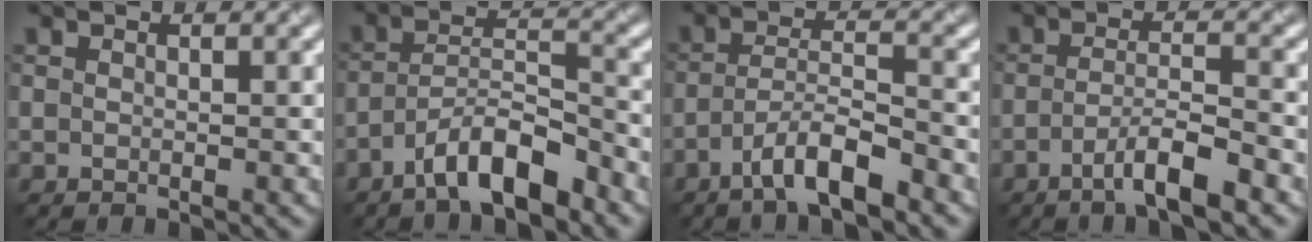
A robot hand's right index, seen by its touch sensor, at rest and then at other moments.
{"total": 6.0, "force": [-4.1, 1.5, 4.2], "torque": [-0.069, 0.010, -0.074]}
{"total": 5.0, "force": [-3.2, 0.9, 3.7], "torque": [-0.065, 0.008, -0.063]}
{"total": 4.3, "force": [-2.3, 0.6, 3.6], "torque": [-0.061, 0.007, -0.049]}